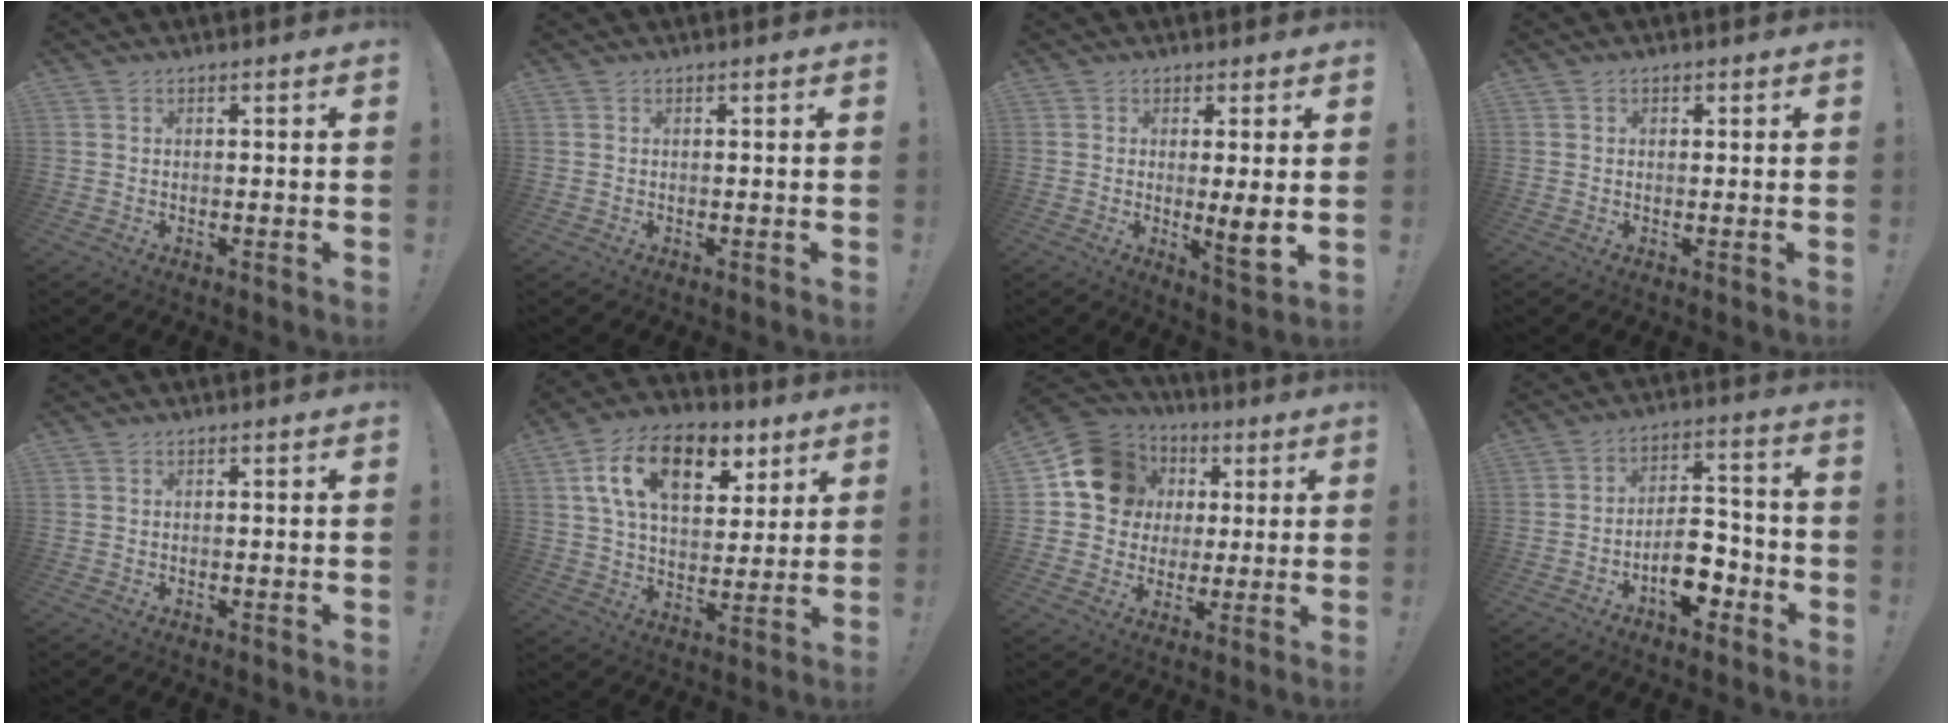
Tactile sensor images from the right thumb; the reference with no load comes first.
{"total": 0.0}
{"total": 6.6, "force": [0.6, 0.3, 6.5], "torque": [-0.083, -0.021, 0.009]}
{"total": 0.7, "force": [0.4, 0.6, 0.3], "torque": [-0.002, 0.001, 0.005]}
{"total": 0.0}
{"total": 18.6, "force": [8.5, 10.9, 12.4], "torque": [-0.196, -0.027, 0.150]}
{"total": 15.7, "force": [4.5, 13.6, 6.4], "torque": [-0.080, -0.008, 0.098]}
{"total": 11.8, "force": [-5.9, 6.8, 7.7], "torque": [-0.114, 0.046, -0.096]}